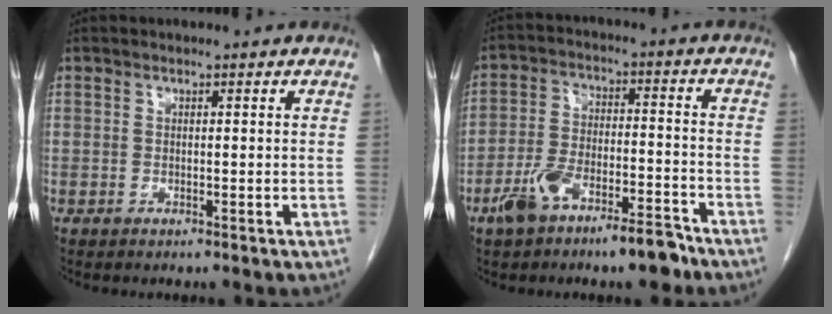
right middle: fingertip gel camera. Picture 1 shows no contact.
{"total": 9.9, "force": [-6.8, 3.1, 6.5], "torque": [-0.124, 0.014, -0.114]}